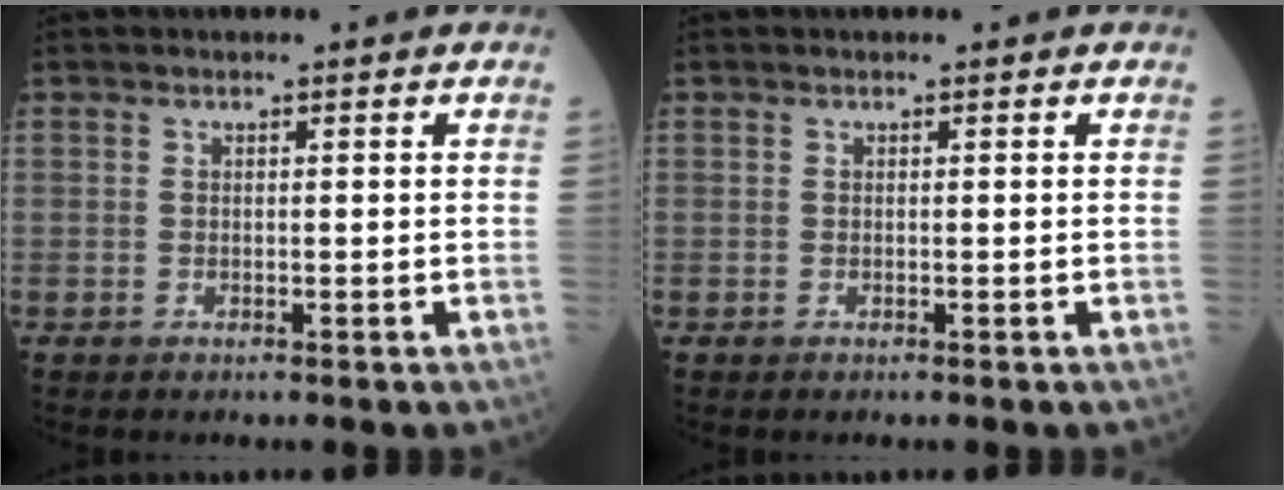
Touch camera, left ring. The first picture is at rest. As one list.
[{"total": 0.0}]